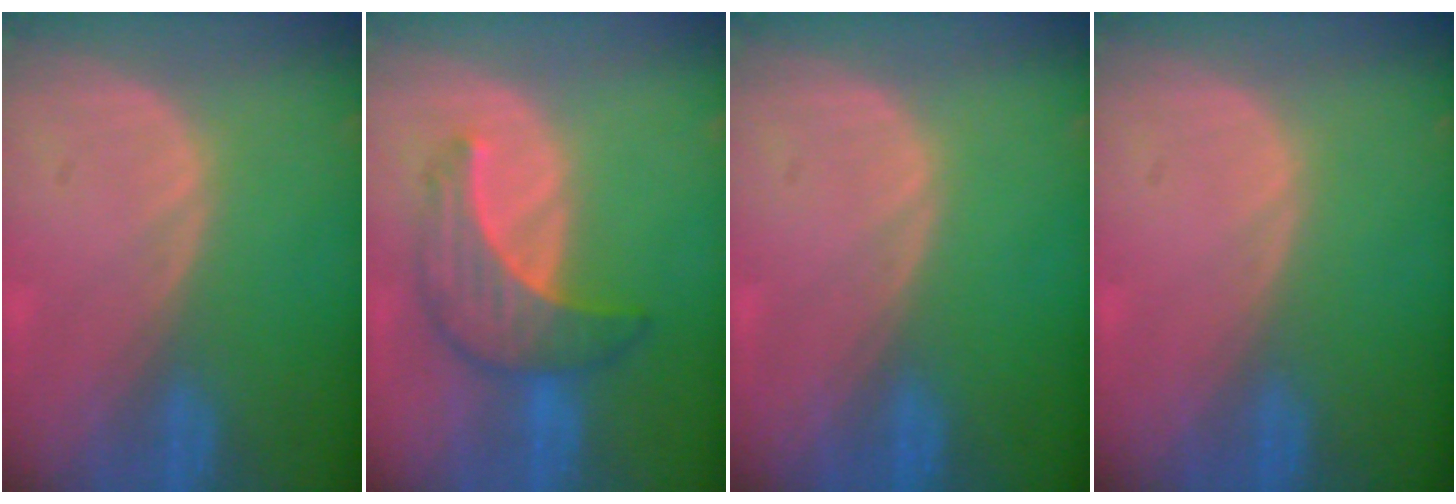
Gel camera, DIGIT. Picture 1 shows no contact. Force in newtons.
{"total": 7.0, "press": 6.9, "slide": 0.5}
{"total": 0.0}
{"total": 0.0}